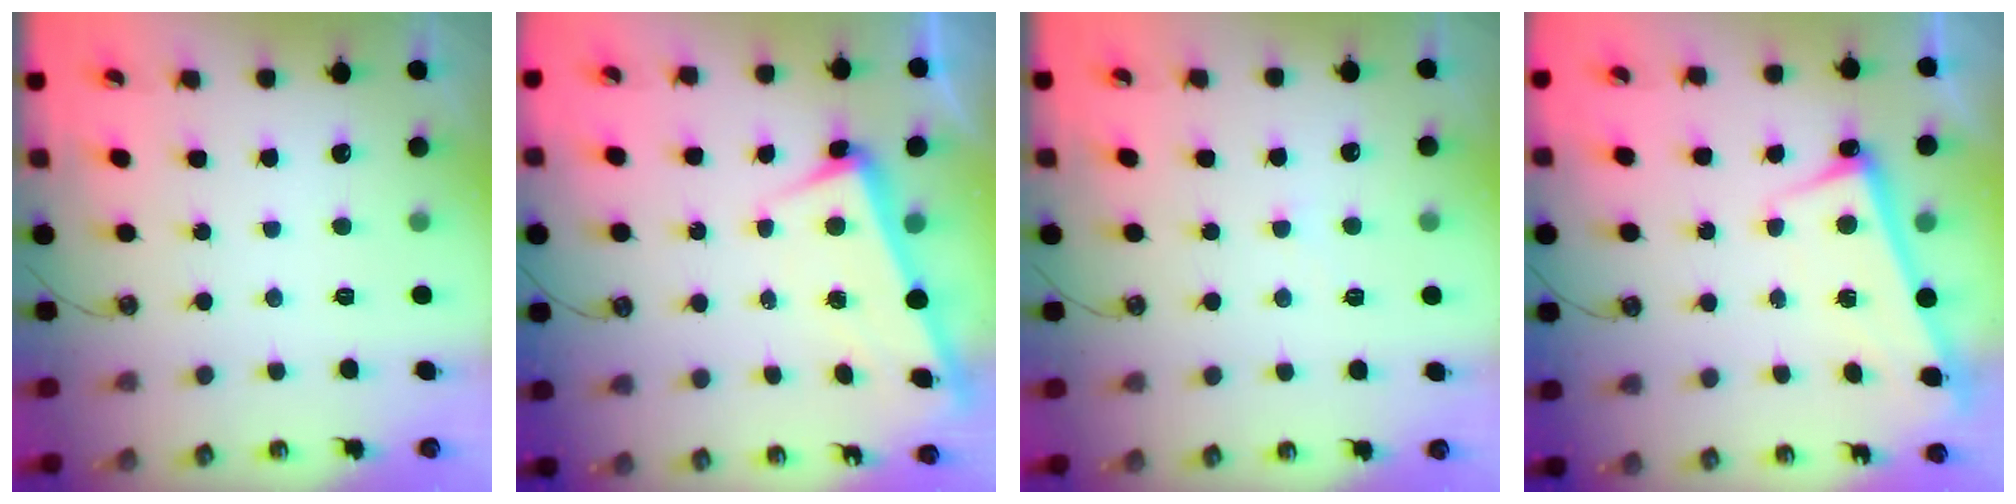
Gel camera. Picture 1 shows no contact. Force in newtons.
{"total": 3.0, "press": 2.9, "slide": 0.8}
{"total": 1.4, "press": 1.3, "slide": 0.4}
{"total": 2.6, "press": 2.5, "slide": 0.9}